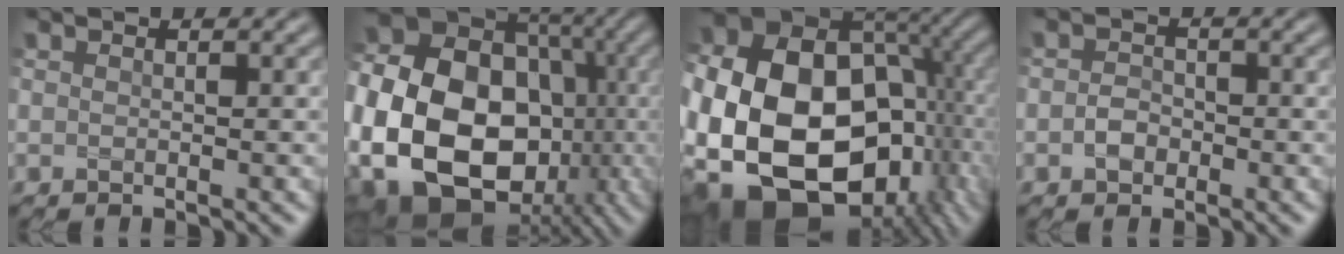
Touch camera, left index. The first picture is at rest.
{"total": 21.8, "force": [-3.5, 17.0, 13.2], "torque": [-0.246, -0.026, -0.079]}
{"total": 23.3, "force": [-4.9, 17.3, 14.8], "torque": [-0.297, -0.034, -0.087]}
{"total": 1.7, "force": [-0.6, 1.4, 0.8], "torque": [-0.015, 0.002, -0.015]}